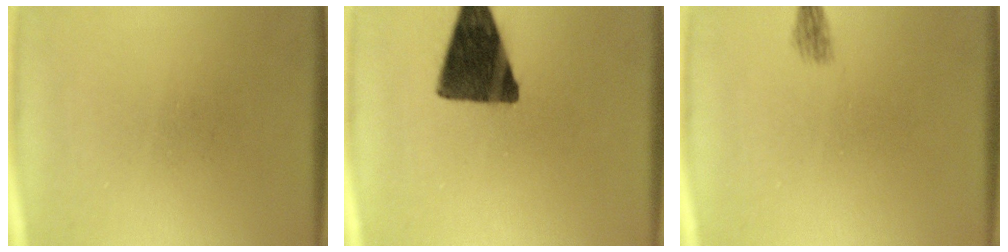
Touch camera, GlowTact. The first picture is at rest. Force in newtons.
{"total": 14.5}
{"total": 1.4}